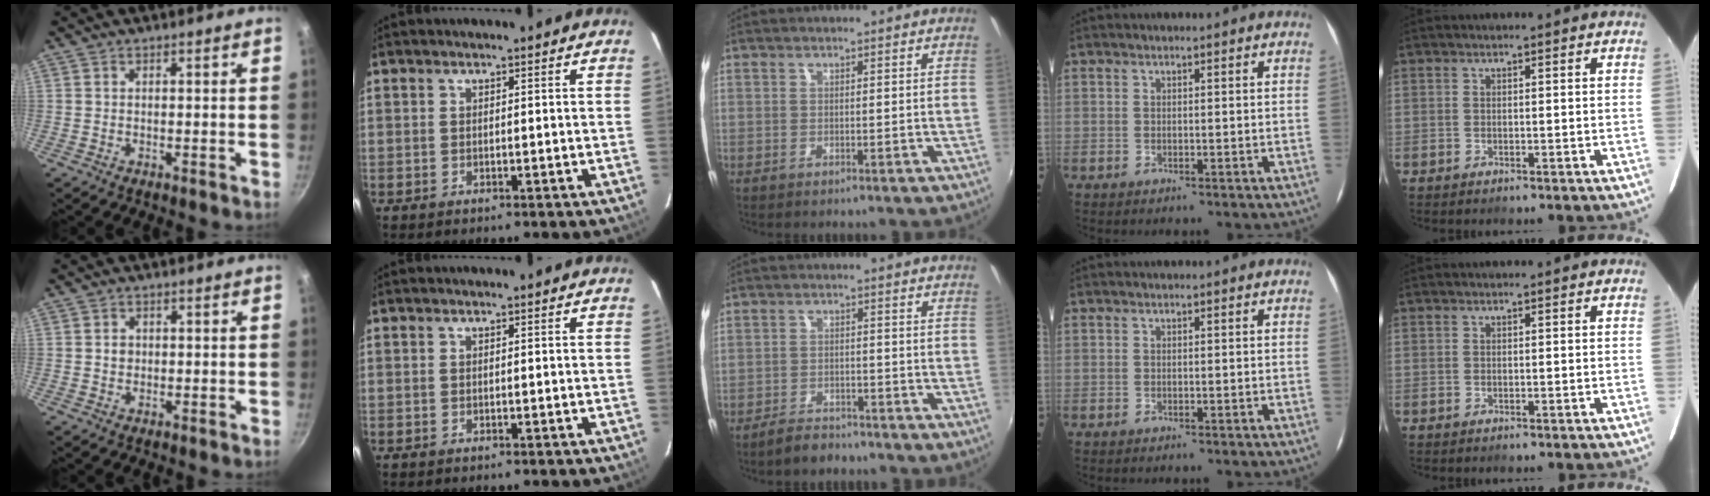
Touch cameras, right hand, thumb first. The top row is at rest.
{"thumb": {"total": 1.6, "force": [0.0, 1.5, 0.7], "torque": [-0.005, 0.006, 0.000]}, "middle": {"total": 4.2, "force": [-3.6, 1.6, 1.3], "torque": [-0.039, 0.006, -0.059]}}